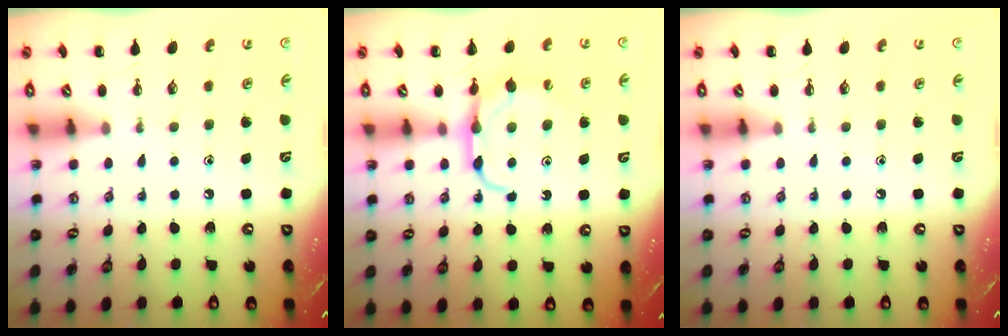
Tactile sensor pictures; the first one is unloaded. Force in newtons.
{"total": 7.9, "press": 7.8, "slide": 1.0}
{"total": 0.0}